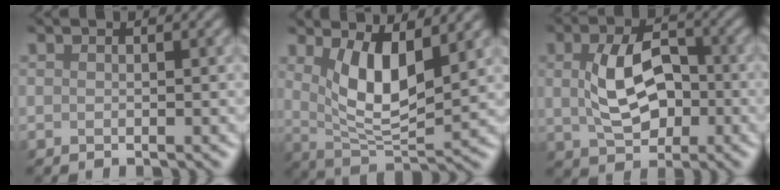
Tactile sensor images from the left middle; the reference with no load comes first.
{"total": 5.8, "force": [2.2, 2.1, 4.9], "torque": [-0.099, -0.015, 0.044]}
{"total": 6.0, "force": [0.2, 3.8, 4.6], "torque": [-0.098, 0.000, 0.003]}